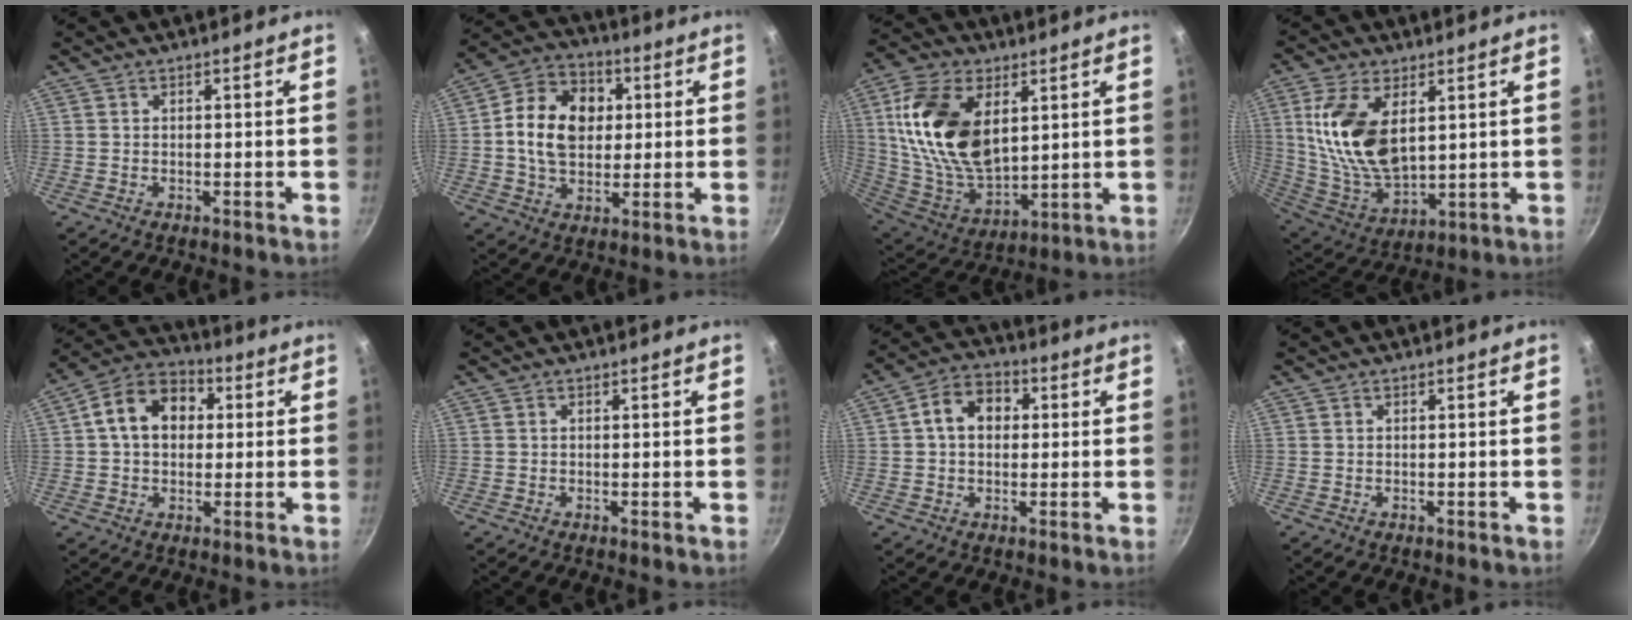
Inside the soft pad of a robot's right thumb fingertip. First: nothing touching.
{"total": 14.5, "force": [1.8, 10.9, 9.4], "torque": [-0.134, 0.016, 0.018]}
{"total": 21.4, "force": [5.9, 12.7, 16.2], "torque": [-0.287, -0.027, 0.124]}
{"total": 16.9, "force": [4.5, 9.2, 13.4], "torque": [-0.251, -0.032, 0.099]}
{"total": 12.2, "force": [2.0, 9.1, 7.8], "torque": [-0.101, 0.025, 0.013]}
{"total": 0.0}
{"total": 8.6, "force": [1.3, 6.5, 5.5], "torque": [-0.064, 0.021, 0.007]}
{"total": 0.0}